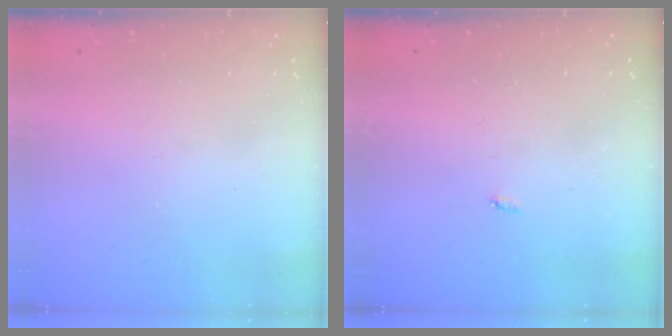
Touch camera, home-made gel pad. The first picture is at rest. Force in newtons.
{"total": 2.1, "press": 2.1, "slide": 0.4}